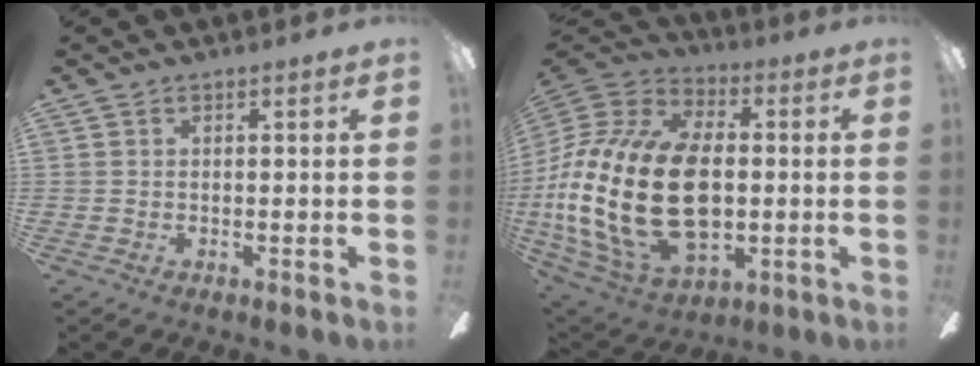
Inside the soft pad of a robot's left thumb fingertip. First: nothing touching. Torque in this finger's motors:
{"motor_torque": [-0.73, 2.79, 1.75, -1.03, 0.64]}